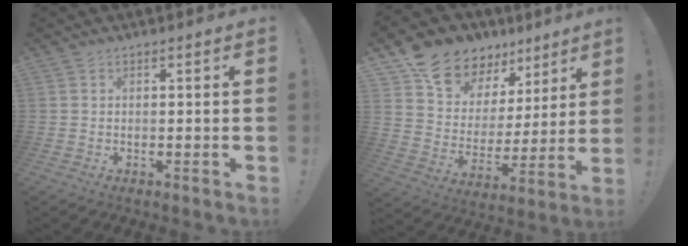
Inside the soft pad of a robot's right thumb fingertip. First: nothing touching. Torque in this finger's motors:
{"motor_torque": [-0.61, 1.49, -0.33, 0.79, 0.29]}